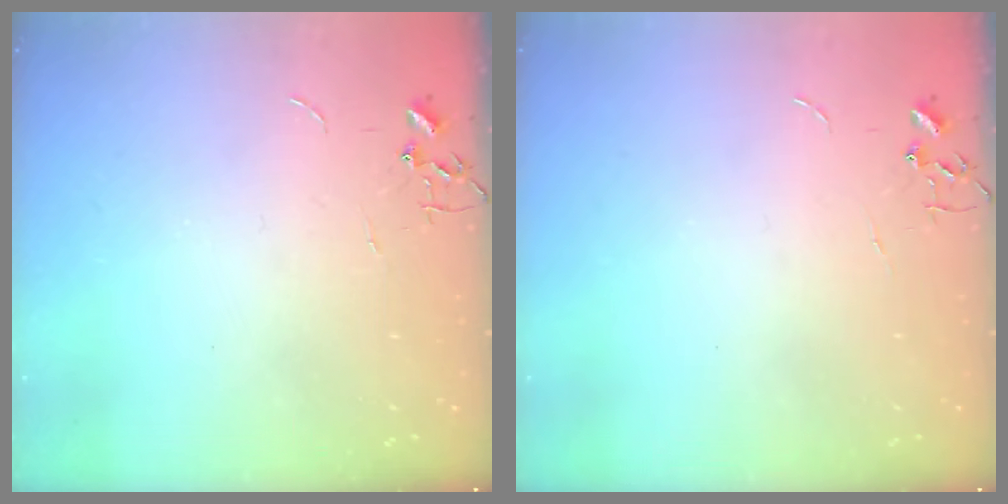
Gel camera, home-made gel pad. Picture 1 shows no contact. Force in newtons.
{"total": 0.0}